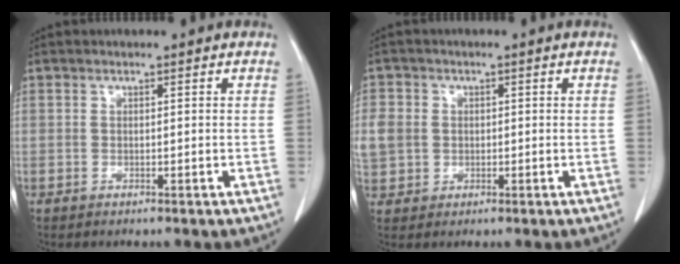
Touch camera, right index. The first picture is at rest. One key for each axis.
{"total": 8.8, "fx": 0.7, "fy": 8.0, "fz": 3.5, "tx": -0.121, "ty": 0.019, "tz": 0.028}